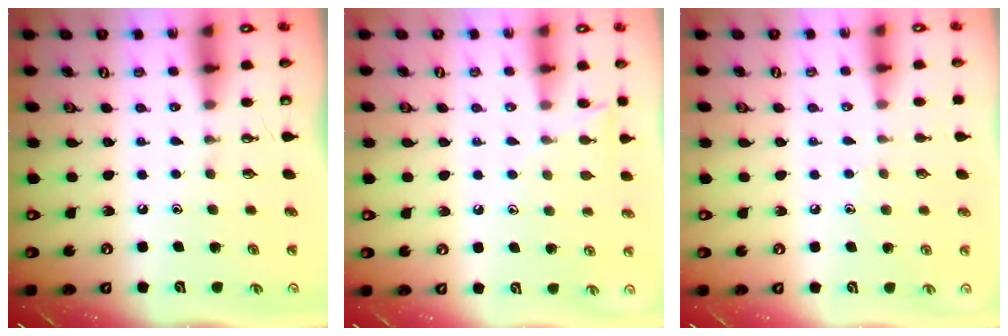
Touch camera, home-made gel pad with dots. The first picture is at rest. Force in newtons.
{"total": 5.7, "press": 5.6, "slide": 0.6}
{"total": 4.7, "press": 4.7, "slide": 0.5}